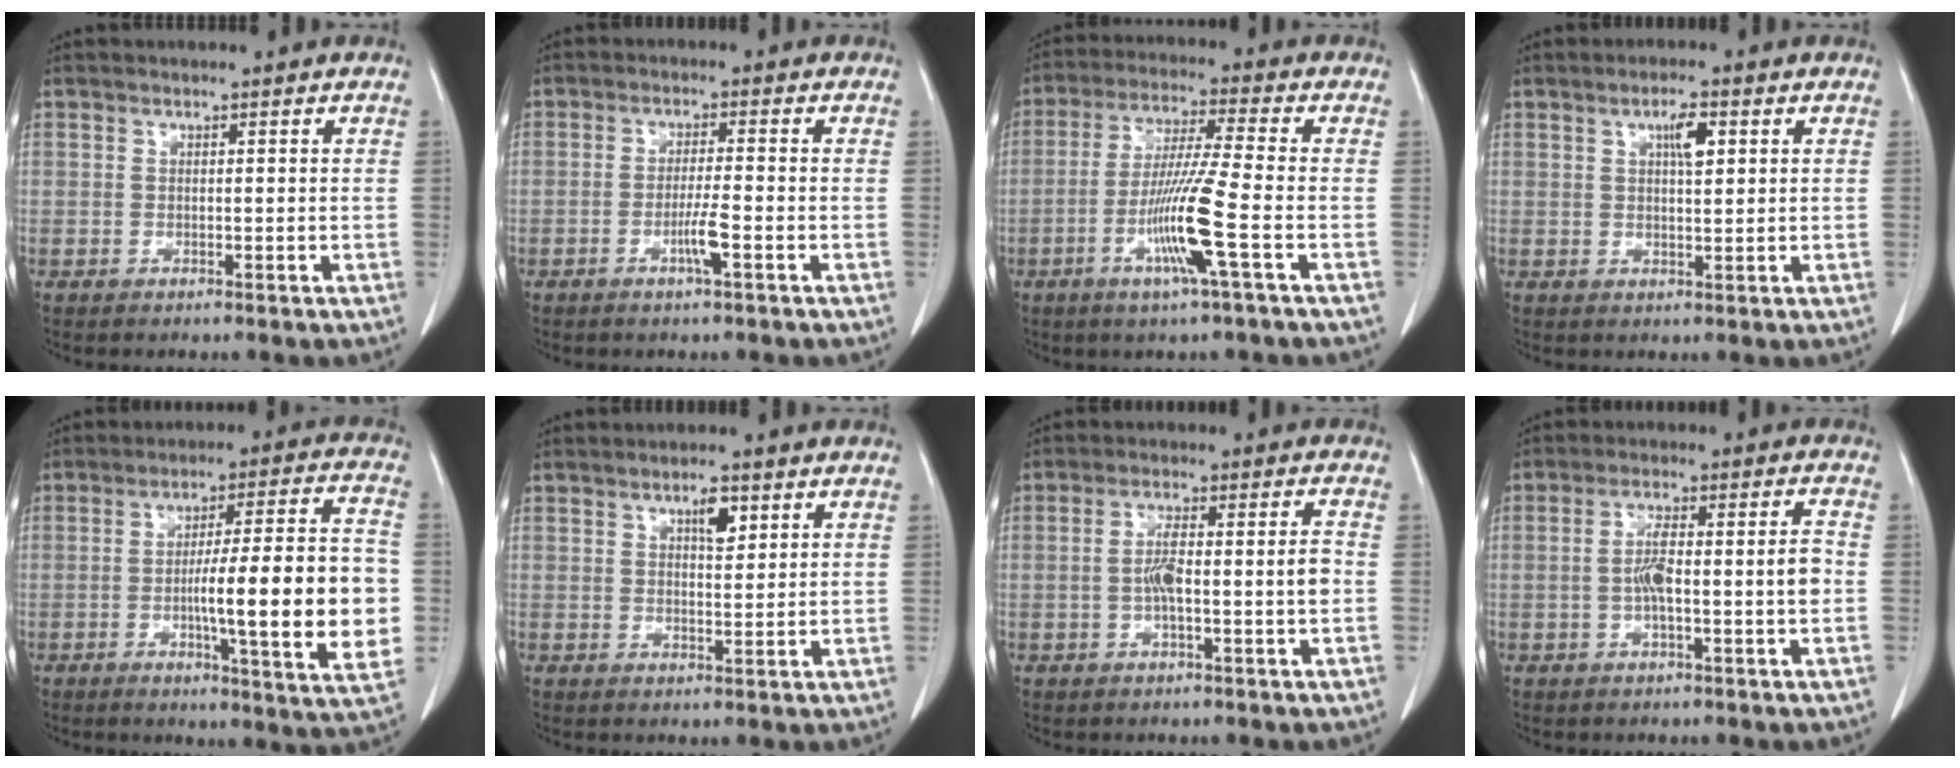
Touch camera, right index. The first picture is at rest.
{"total": 3.6, "force": [-1.6, -0.3, 3.2], "torque": [-0.062, -0.005, -0.031]}
{"total": 10.6, "force": [-3.6, -1.2, 9.9], "torque": [-0.196, -0.015, -0.073]}
{"total": 3.6, "force": [1.3, 0.9, 3.2], "torque": [-0.054, 0.002, 0.022]}
{"total": 18.2, "force": [-2.6, 1.2, 17.9], "torque": [-0.232, 0.009, -0.034]}
{"total": 3.4, "force": [1.7, 1.1, 2.8], "torque": [-0.044, -0.001, 0.027]}
{"total": 6.8, "force": [-1.1, 0.7, 6.7], "torque": [-0.128, 0.018, -0.017]}
{"total": 7.6, "force": [-1.2, 0.8, 7.4], "torque": [-0.138, 0.021, -0.019]}